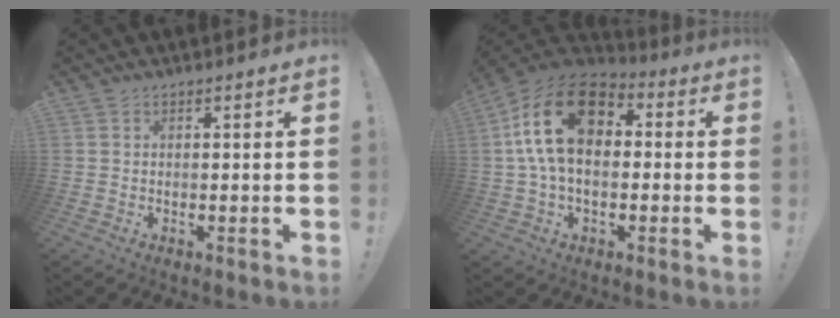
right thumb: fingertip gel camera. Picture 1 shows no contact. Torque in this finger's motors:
{"motor_torque": [1.66, 3.35, 1.15, -0.50, 0.31]}